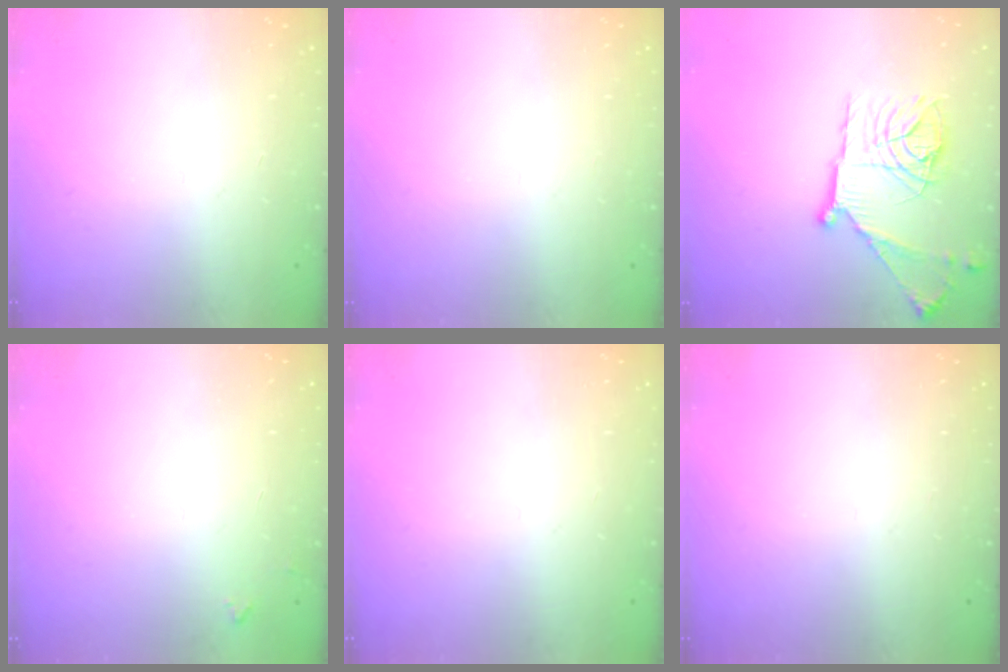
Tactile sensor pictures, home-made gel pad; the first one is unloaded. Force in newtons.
{"total": 0.0}
{"total": 18.2, "press": 18.2, "slide": 1.2}
{"total": 3.8, "press": 3.7, "slide": 0.4}
{"total": 0.0}
{"total": 0.0}